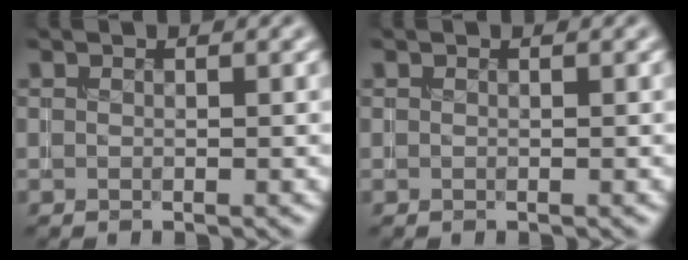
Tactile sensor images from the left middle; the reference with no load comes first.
{"total": 0.0}